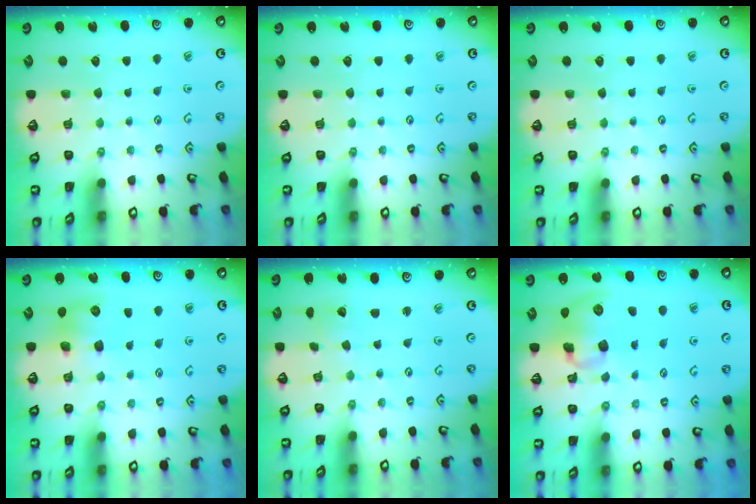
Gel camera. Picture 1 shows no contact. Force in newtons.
{"total": 0.0}
{"total": 0.0}
{"total": 9.0, "press": 9.0, "slide": 0.9}
{"total": 1.3, "press": 1.3, "slide": 0.0}
{"total": 10.8, "press": 10.7, "slide": 1.1}